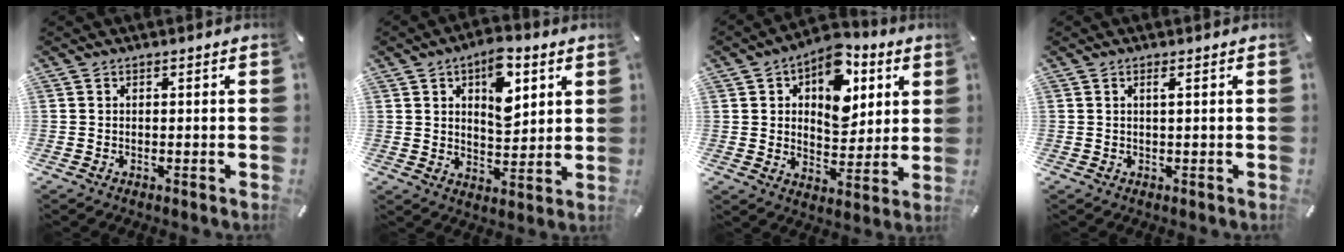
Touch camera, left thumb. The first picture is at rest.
{"total": 10.8, "force": [5.0, 6.3, 7.3], "torque": [-0.091, -0.021, 0.081]}
{"total": 13.4, "force": [5.3, 9.1, 8.3], "torque": [-0.115, -0.022, 0.092]}
{"total": 1.3, "force": [0.4, 0.1, 1.3], "torque": [-0.025, 0.000, 0.006]}